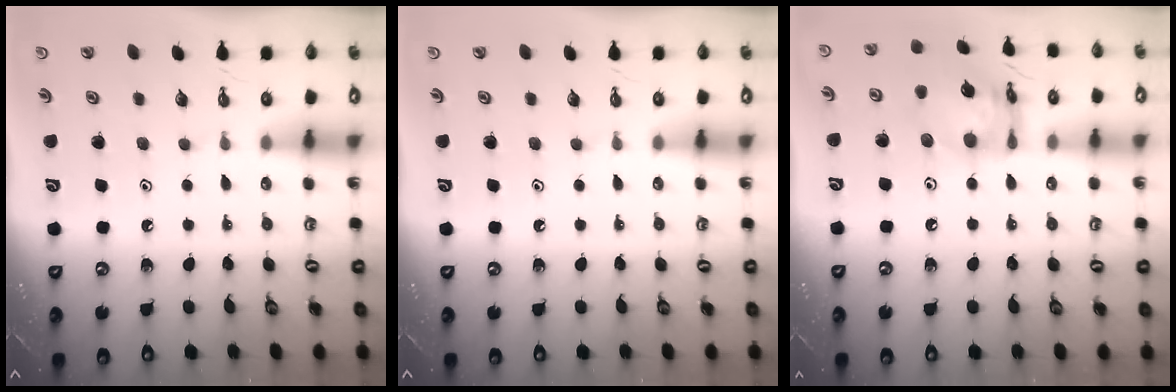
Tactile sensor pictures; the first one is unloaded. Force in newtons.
{"total": 0.0}
{"total": 14.7, "press": 14.6, "slide": 1.5}